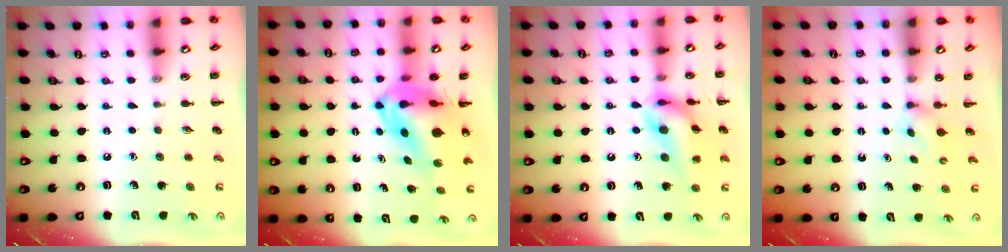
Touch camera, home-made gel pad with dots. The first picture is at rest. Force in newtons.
{"total": 9.6, "press": 9.1, "slide": 3.0}
{"total": 14.8, "press": 14.7, "slide": 1.9}
{"total": 1.8, "press": 1.5, "slide": 0.9}